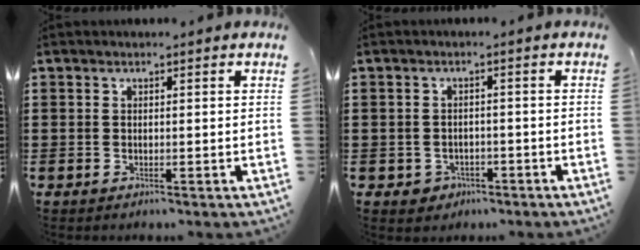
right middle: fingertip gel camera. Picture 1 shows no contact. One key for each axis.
{"total": 1.8, "fx": -1.3, "fy": 1.3, "fz": 0.1, "tx": -0.010, "ty": 0.001, "tz": -0.031}